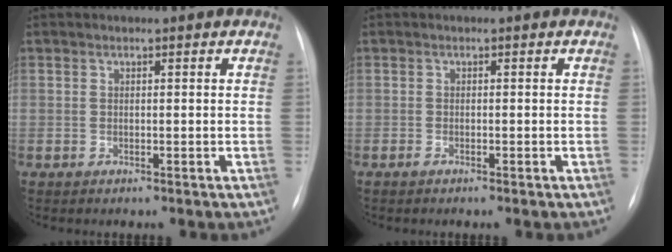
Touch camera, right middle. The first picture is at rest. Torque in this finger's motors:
{"motor_torque": [-0.07, -0.05, -0.07, -0.01]}